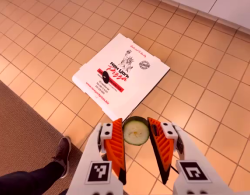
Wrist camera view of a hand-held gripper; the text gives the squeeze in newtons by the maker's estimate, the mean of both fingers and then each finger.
{"total": 7.3, "left": 7.4, "right": 7.2}